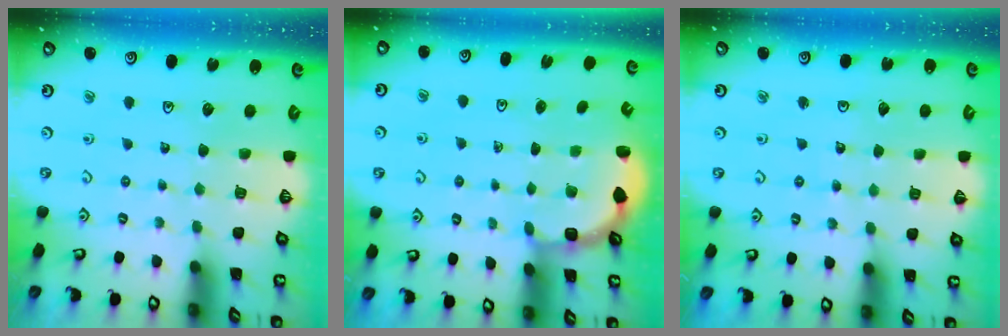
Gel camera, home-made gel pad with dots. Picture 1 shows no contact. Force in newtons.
{"total": 2.9, "press": 2.3, "slide": 1.8}
{"total": 5.0, "press": 5.0, "slide": 0.4}